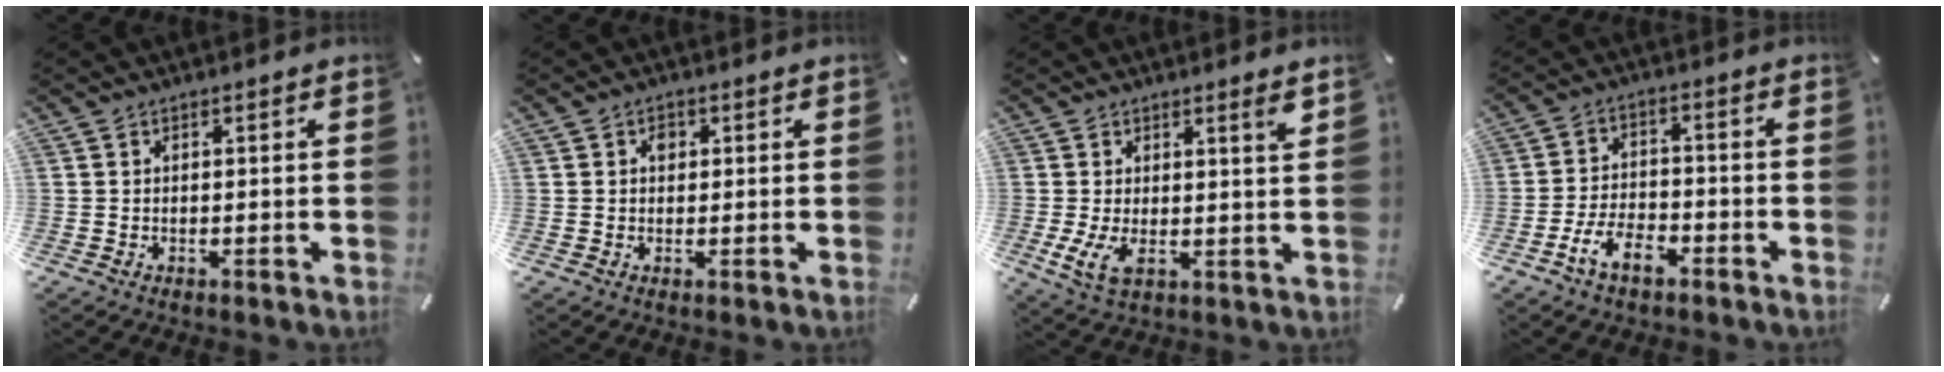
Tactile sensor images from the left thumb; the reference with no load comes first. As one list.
[{"total": 1.7, "force": [0.3, 1.5, 0.8], "torque": [-0.001, 0.001, 0.000]}, {"total": 6.9, "force": [1.4, 2.0, 6.5], "torque": [-0.114, -0.028, 0.019]}, {"total": 7.7, "force": [-4.6, 3.9, 4.7], "torque": [-0.104, 0.016, -0.088]}]